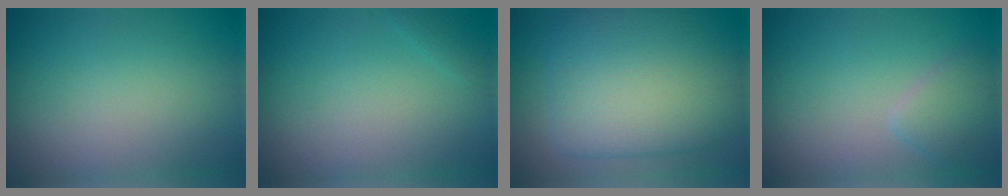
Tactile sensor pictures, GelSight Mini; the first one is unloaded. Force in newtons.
{"total": 0.7, "press": 0.7, "slide": 0.0}
{"total": 13.4, "press": 13.4, "slide": 0.3}
{"total": 2.2, "press": 2.2, "slide": 0.1}